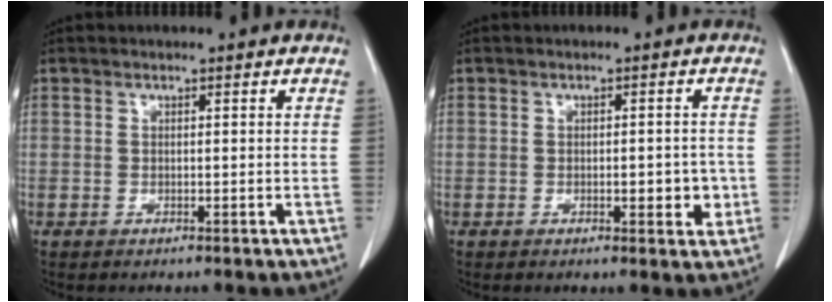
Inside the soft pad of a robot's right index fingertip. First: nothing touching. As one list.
[{"total": 3.9, "force": [-0.9, 1.5, 3.5], "torque": [-0.045, -0.001, -0.008]}]